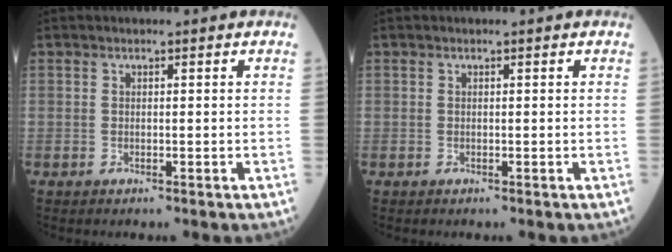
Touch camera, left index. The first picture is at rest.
{"total": 0.0}